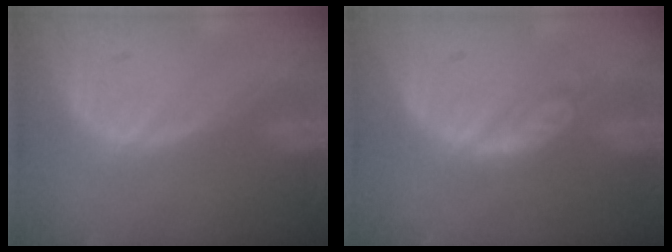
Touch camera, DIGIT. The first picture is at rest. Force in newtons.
{"total": 4.6, "press": 4.2, "slide": 2.0}